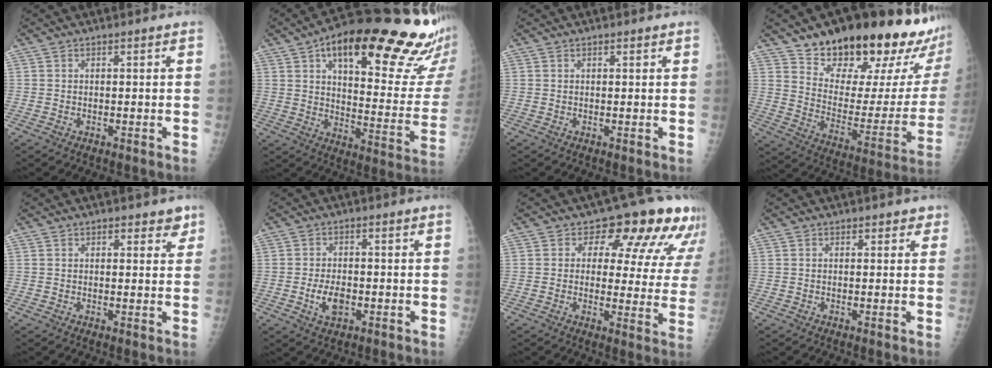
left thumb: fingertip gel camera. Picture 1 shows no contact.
{"total": 30.3, "force": [18.2, 8.7, 22.6], "torque": [-0.282, -0.047, 0.253]}
{"total": 0.7, "force": [0.5, 0.3, 0.3], "torque": [-0.001, -0.002, 0.004]}
{"total": 27.9, "force": [21.6, 9.3, 14.9], "torque": [-0.185, -0.121, 0.303]}
{"total": 3.3, "force": [2.4, 1.8, 1.5], "torque": [0.009, -0.011, 0.029]}
{"total": 4.8, "force": [-1.3, 2.7, 3.7], "torque": [-0.066, 0.002, -0.020]}
{"total": 14.7, "force": [9.2, 8.0, 8.2], "torque": [-0.042, -0.039, 0.092]}
{"total": 1.9, "force": [1.3, 1.2, 0.5], "torque": [0.019, -0.004, 0.010]}